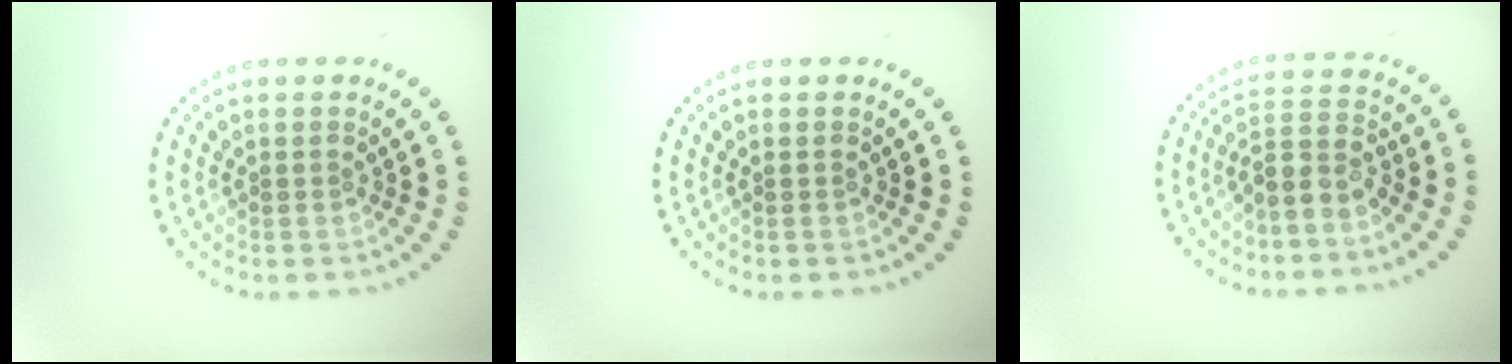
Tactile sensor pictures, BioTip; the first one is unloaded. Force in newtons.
{"total": 0.0}
{"total": 2.9, "press": 2.3, "slide": 1.8}